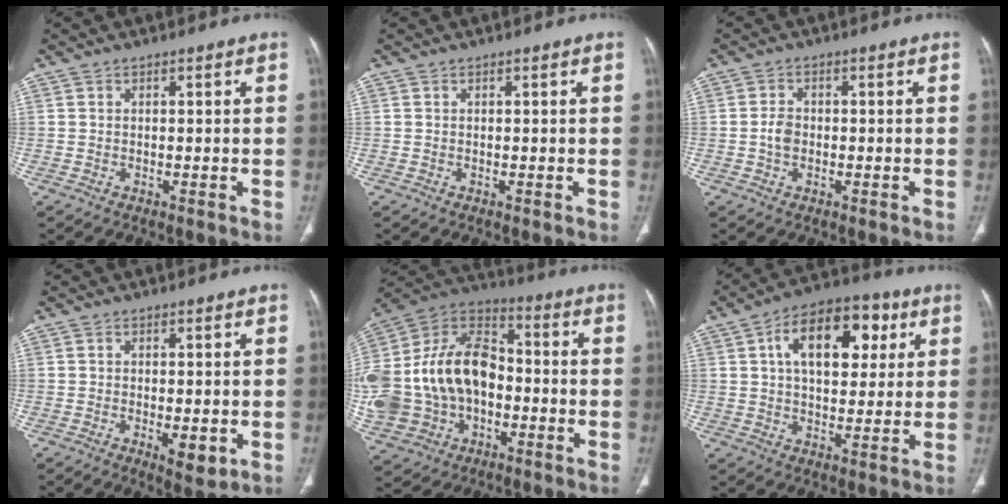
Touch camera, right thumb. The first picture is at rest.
{"total": 0.0}
{"total": 2.7, "force": [-0.5, 2.0, 1.8], "torque": [-0.032, 0.008, -0.013]}
{"total": 4.7, "force": [-1.2, 2.0, 4.1], "torque": [-0.056, -0.011, -0.013]}
{"total": 25.6, "force": [-2.9, 18.7, 17.3], "torque": [-0.349, 0.037, -0.043]}
{"total": 16.0, "force": [4.6, 9.5, 12.0], "torque": [-0.147, 0.012, 0.066]}